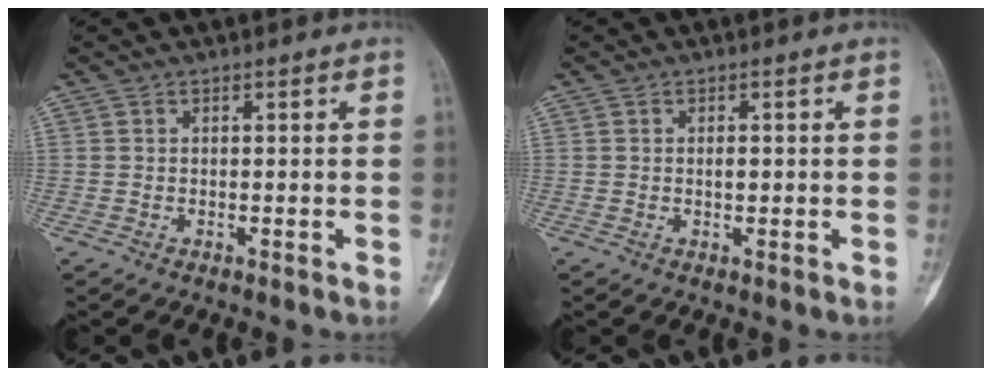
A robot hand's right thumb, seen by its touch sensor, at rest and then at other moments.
{"total": 1.1, "force": [0.1, 0.6, 1.0], "torque": [-0.016, 0.000, 0.002]}